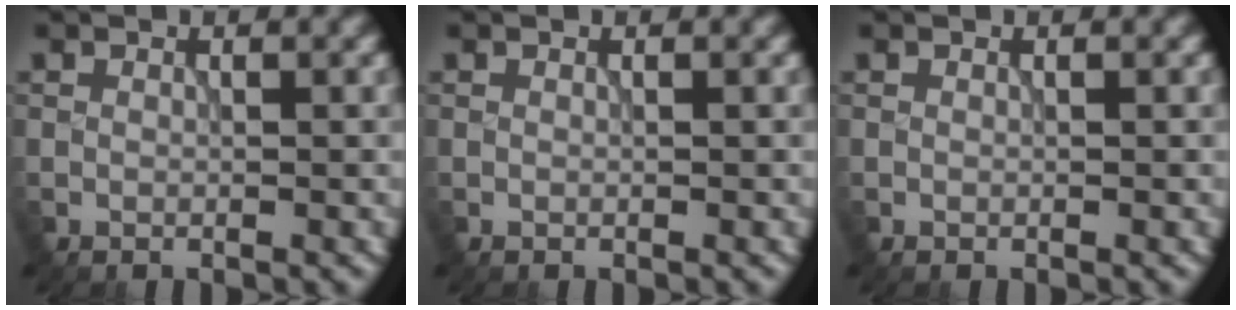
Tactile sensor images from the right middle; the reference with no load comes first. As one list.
[{"total": 0.0}, {"total": 0.0}]